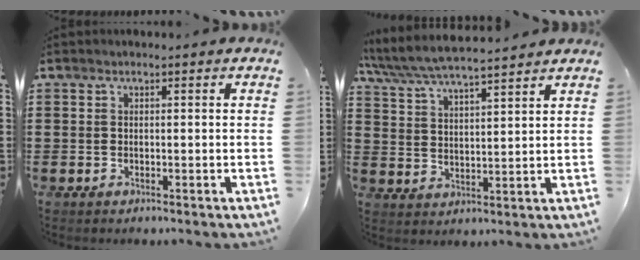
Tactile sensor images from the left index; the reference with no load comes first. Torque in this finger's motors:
{"motor_torque": [2.14, 0.00, -0.97, -0.21]}